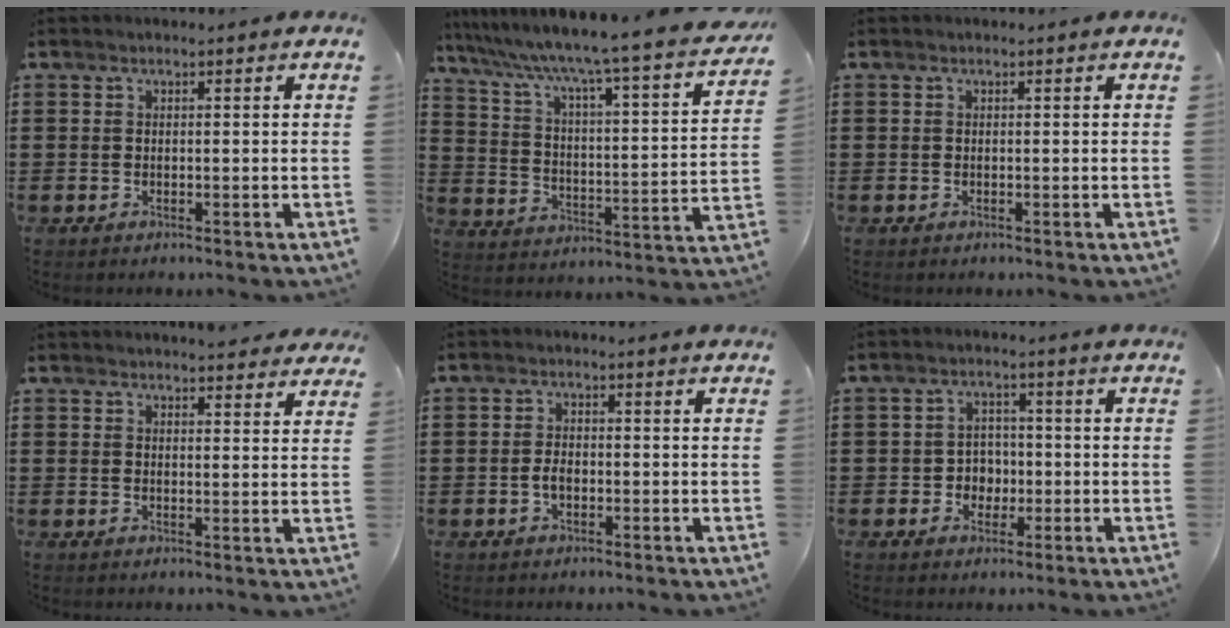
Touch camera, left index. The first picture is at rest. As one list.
[{"total": 5.7, "force": [4.5, -0.8, 3.3], "torque": [-0.089, -0.054, 0.060]}, {"total": 0.0}, {"total": 3.2, "force": [3.1, 0.3, 0.5], "torque": [-0.008, -0.010, 0.057]}, {"total": 2.1, "force": [-0.6, 1.1, 1.7], "torque": [-0.049, -0.002, -0.018]}, {"total": 3.5, "force": [-0.9, 3.1, 1.2], "torque": [-0.035, 0.006, -0.022]}]